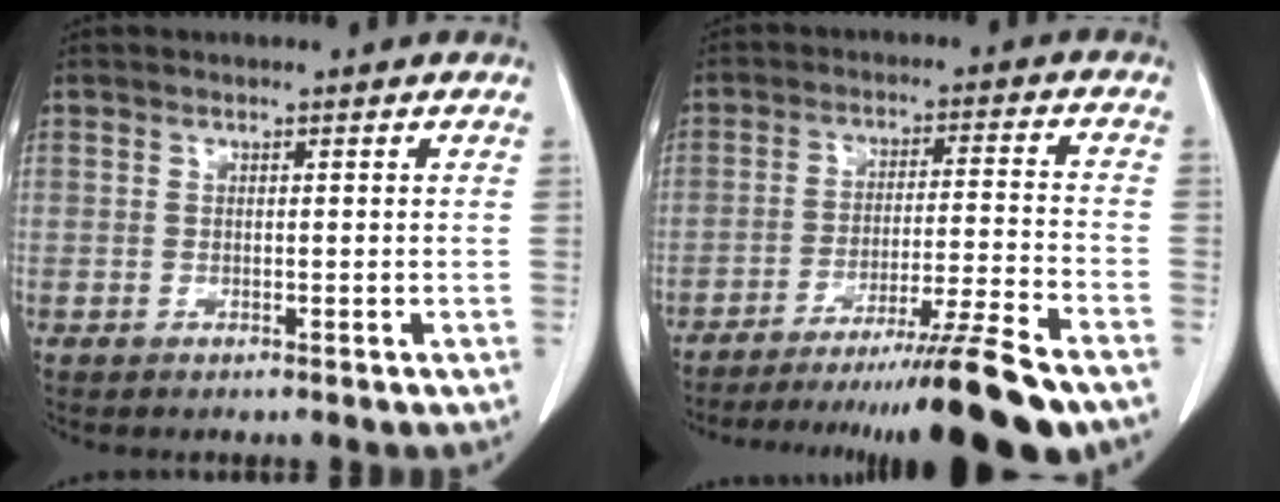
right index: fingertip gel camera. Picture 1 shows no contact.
{"total": 16.5, "force": [-13.4, -2.4, 9.3], "torque": [-0.123, -0.020, -0.212]}